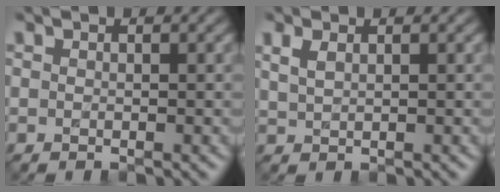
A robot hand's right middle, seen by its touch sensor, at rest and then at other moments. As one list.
[{"total": 1.6, "force": [1.0, 0.7, 1.1], "torque": [-0.027, 0.002, 0.024]}]